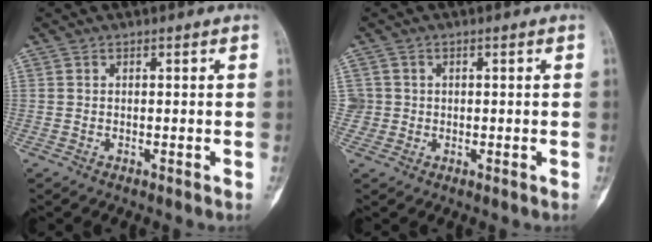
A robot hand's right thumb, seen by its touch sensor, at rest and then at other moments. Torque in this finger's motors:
{"motor_torque": [0.04, 0.06, 0.38, 0.04, 0.04]}